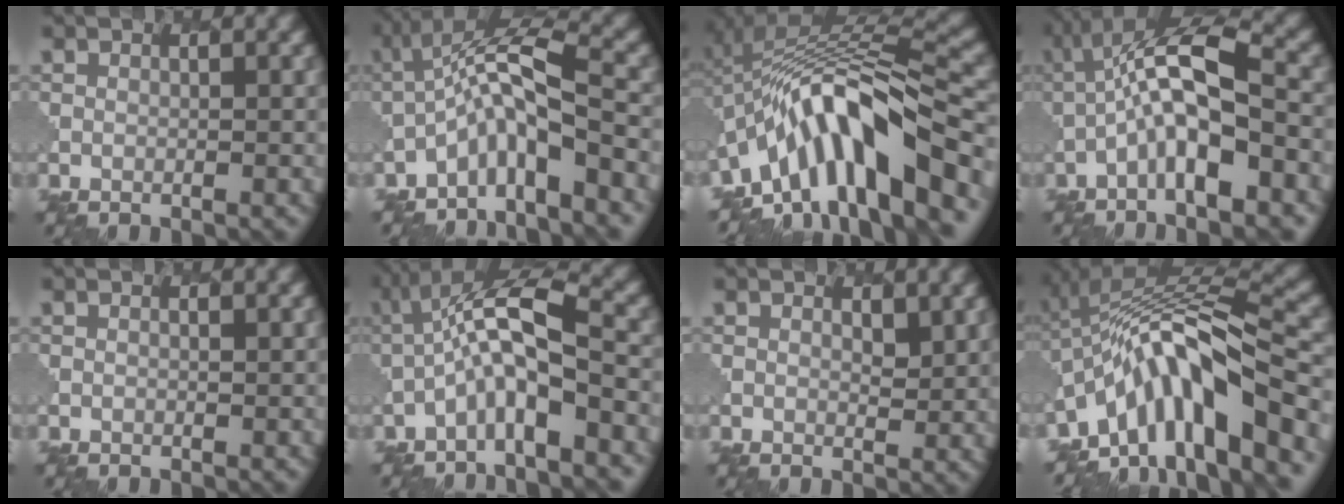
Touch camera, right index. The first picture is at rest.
{"total": 6.7, "force": [-3.0, 1.3, 5.8], "torque": [-0.107, 0.020, -0.060]}
{"total": 11.8, "force": [-5.8, 3.4, 9.7], "torque": [-0.145, 0.022, -0.092]}
{"total": 8.5, "force": [-2.0, 2.1, 8.0], "torque": [-0.144, 0.023, -0.038]}
{"total": 0.0}
{"total": 6.1, "force": [-1.9, 1.2, 5.7], "torque": [-0.107, 0.021, -0.041]}
{"total": 1.3, "force": [1.0, 0.5, 0.8], "torque": [-0.013, -0.006, 0.022]}
{"total": 10.6, "force": [-5.3, 2.8, 8.8], "torque": [-0.131, 0.017, -0.088]}